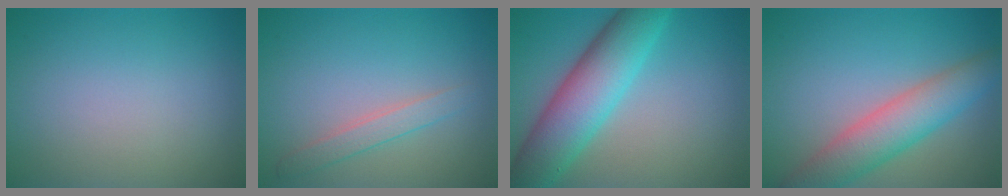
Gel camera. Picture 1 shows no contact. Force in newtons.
{"total": 1.8, "press": 1.8, "slide": 0.1}
{"total": 8.3, "press": 8.3, "slide": 0.1}
{"total": 5.8, "press": 5.8, "slide": 0.1}